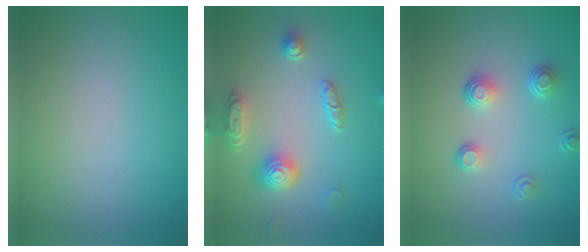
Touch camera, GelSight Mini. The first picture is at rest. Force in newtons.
{"total": 4.7, "press": 3.8, "slide": 2.8}
{"total": 2.6, "press": 1.7, "slide": 2.0}